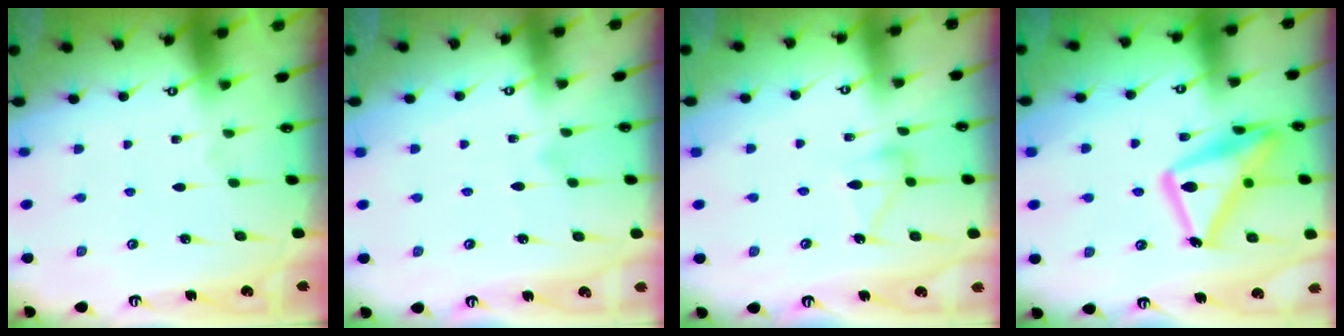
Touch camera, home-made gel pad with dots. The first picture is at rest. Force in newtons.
{"total": 7.1, "press": 7.1, "slide": 0.3}
{"total": 9.5, "press": 9.5, "slide": 0.5}
{"total": 19.4, "press": 19.4, "slide": 1.4}